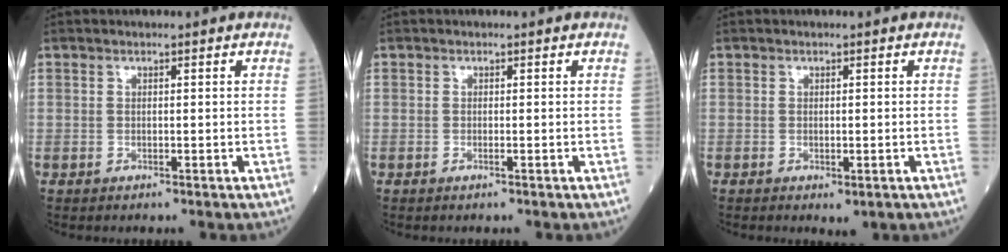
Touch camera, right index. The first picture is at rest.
{"total": 0.5, "force": [-0.4, 0.0, 0.3], "torque": [-0.008, 0.000, -0.007]}
{"total": 2.1, "force": [-0.9, 0.9, 1.6], "torque": [-0.029, -0.006, -0.003]}